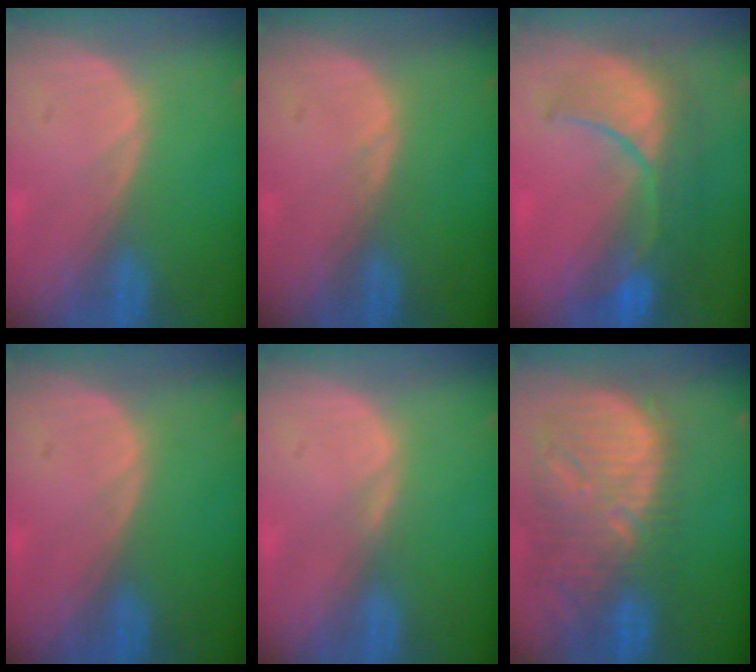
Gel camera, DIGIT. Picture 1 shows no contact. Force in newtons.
{"total": 0.5, "press": 0.5, "slide": 0.0}
{"total": 10.3, "press": 9.0, "slide": 5.1}
{"total": 0.0}
{"total": 0.7, "press": 0.7, "slide": 0.2}
{"total": 13.5, "press": 11.7, "slide": 6.8}